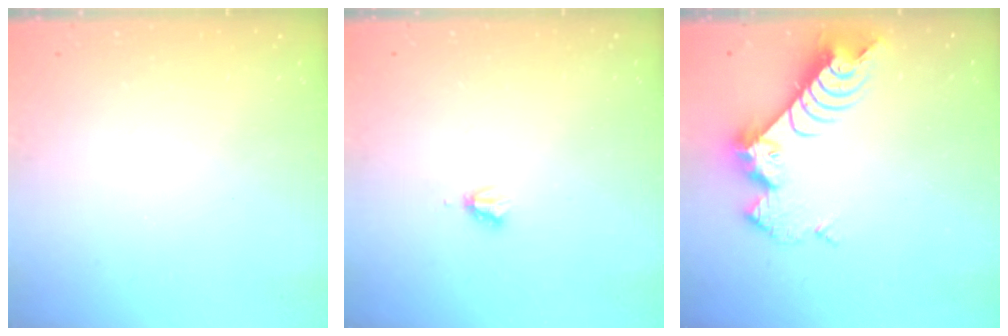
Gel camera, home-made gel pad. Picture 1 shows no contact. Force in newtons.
{"total": 2.2, "press": 2.2, "slide": 0.3}
{"total": 9.7, "press": 9.7, "slide": 0.8}